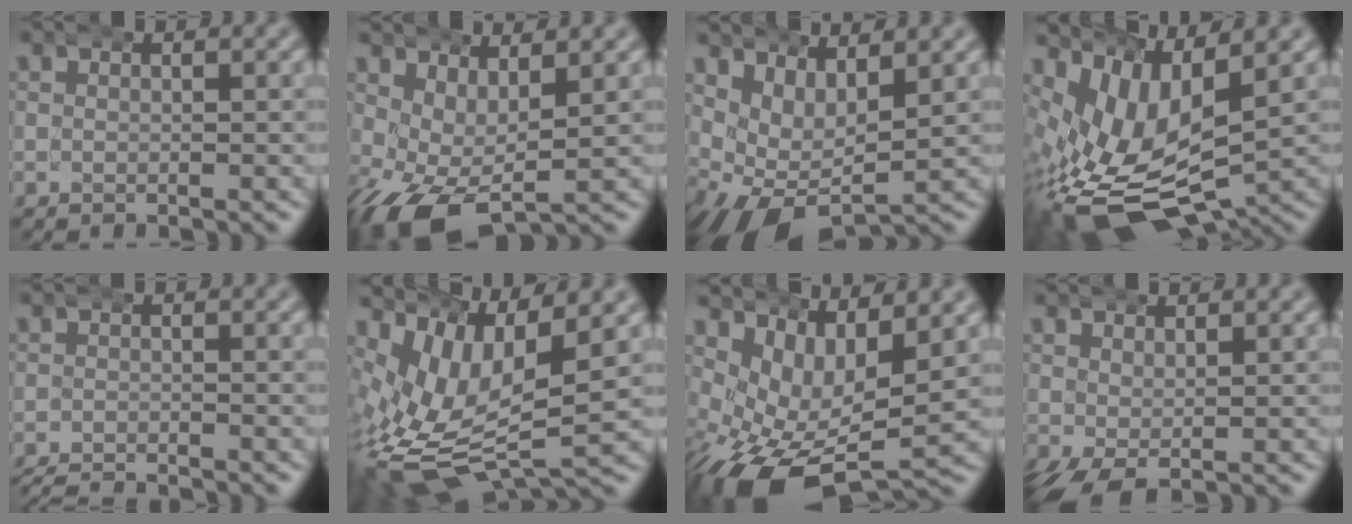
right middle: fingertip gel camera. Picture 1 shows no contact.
{"total": 7.1, "force": [-3.5, 4.5, 4.2], "torque": [-0.122, -0.049, -0.032]}
{"total": 7.6, "force": [-0.8, 6.3, 4.2], "torque": [-0.117, -0.031, -0.004]}
{"total": 11.7, "force": [-3.6, 7.7, 8.1], "torque": [-0.191, -0.050, -0.036]}
{"total": 5.7, "force": [-5.5, 1.2, 0.8], "torque": [-0.013, -0.015, -0.084]}
{"total": 10.2, "force": [-2.4, 7.2, 6.9], "torque": [-0.157, -0.035, -0.026]}
{"total": 9.3, "force": [-3.6, 6.3, 5.8], "torque": [-0.137, -0.040, -0.042]}
{"total": 2.5, "force": [-1.4, 1.3, 1.6], "torque": [-0.037, -0.019, -0.009]}